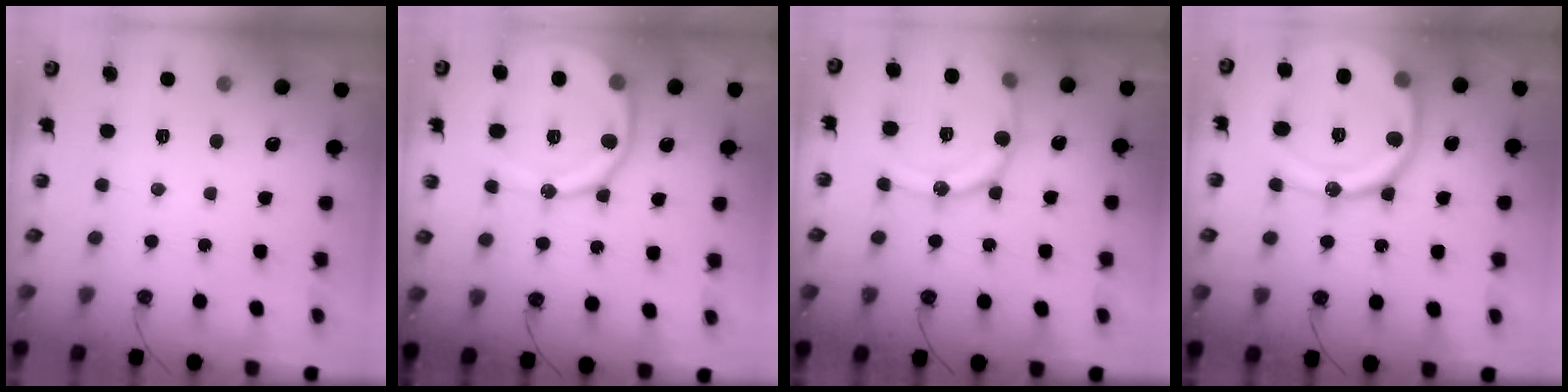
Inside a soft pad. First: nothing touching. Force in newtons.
{"total": 17.3, "press": 17.3, "slide": 1.7}
{"total": 18.2, "press": 17.9, "slide": 3.3}
{"total": 24.2, "press": 24.0, "slide": 2.7}